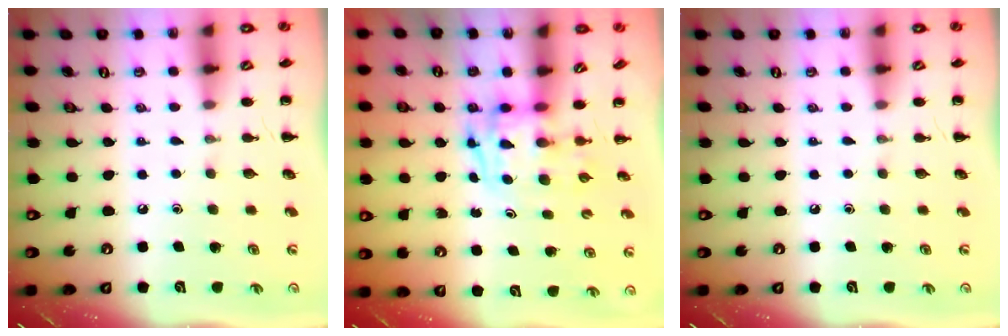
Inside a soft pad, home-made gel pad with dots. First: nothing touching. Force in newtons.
{"total": 3.3, "press": 3.3, "slide": 0.5}
{"total": 0.0}